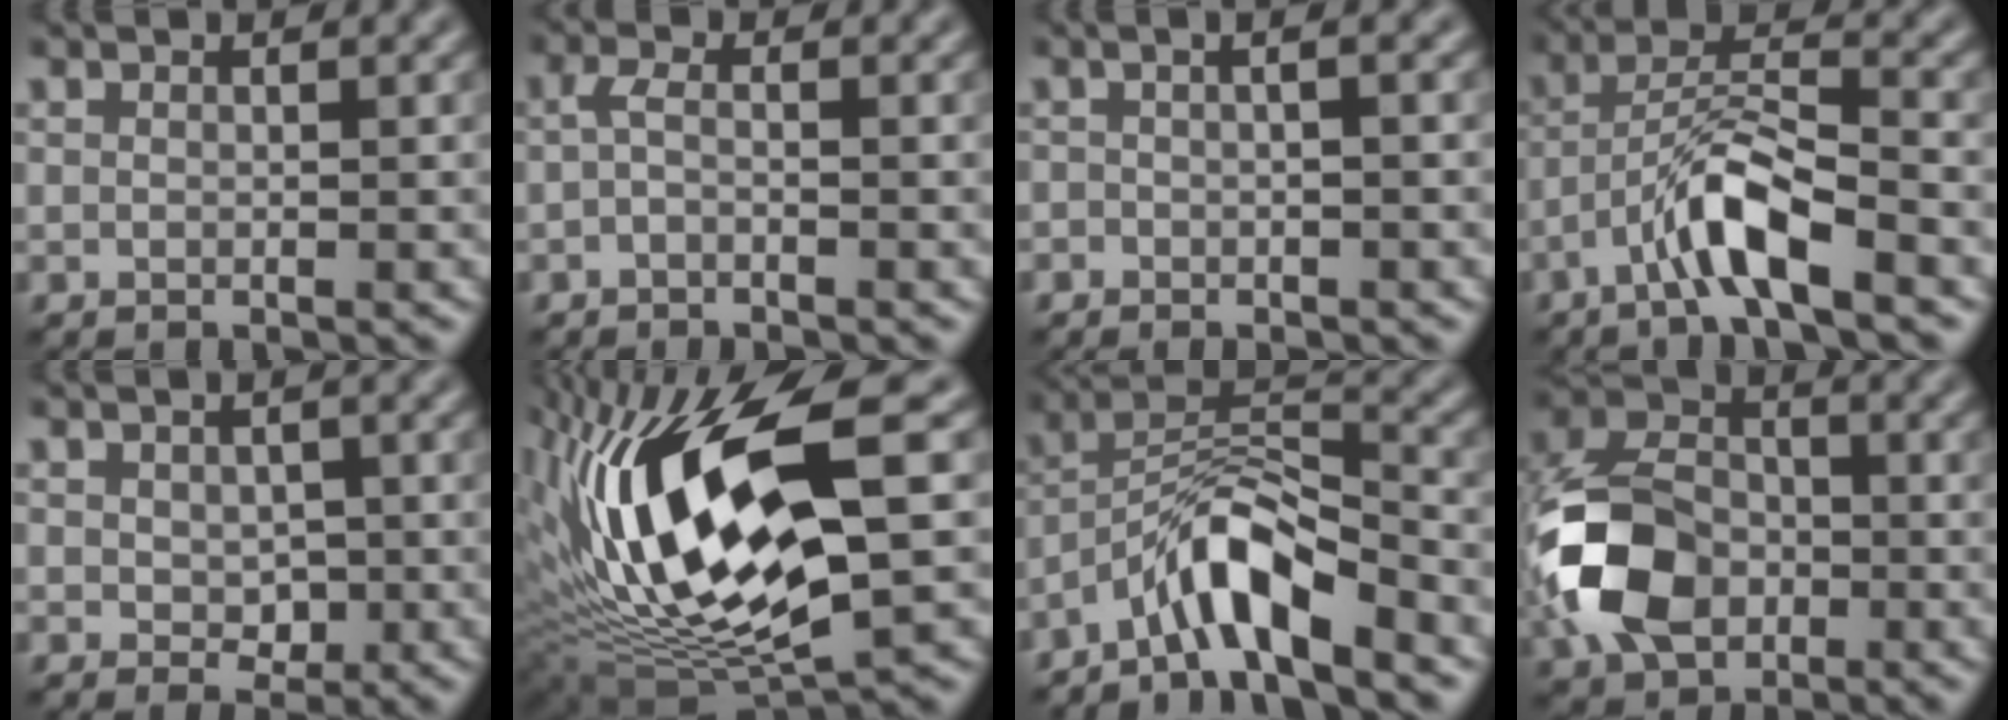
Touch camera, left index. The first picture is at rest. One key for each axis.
{"total": 1.1, "fx": -0.4, "fy": 0.2, "fz": 1.0, "tx": -0.025, "ty": -0.003, "tz": -0.010}
{"total": 1.4, "fx": -0.2, "fy": 0.4, "fz": 1.3, "tx": -0.015, "ty": -0.008, "tz": -0.004}
{"total": 5.3, "fx": -3.1, "fy": 0.7, "fz": 4.3, "tx": -0.081, "ty": 0.016, "tz": -0.060}
{"total": 2.0, "fx": 0.1, "fy": 1.4, "fz": 1.4, "tx": -0.024, "ty": -0.006, "tz": 0.004}
{"total": 15.8, "fx": 2.0, "fy": 5.5, "fz": 14.7, "tx": -0.294, "ty": 0.004, "tz": 0.038}
{"total": 5.6, "fx": -3.9, "fy": 1.0, "fz": 3.9, "tx": -0.071, "ty": 0.012, "tz": -0.079}
{"total": 8.9, "fx": -2.5, "fy": 6.1, "fz": 5.9, "tx": -0.125, "ty": 0.005, "tz": -0.059}